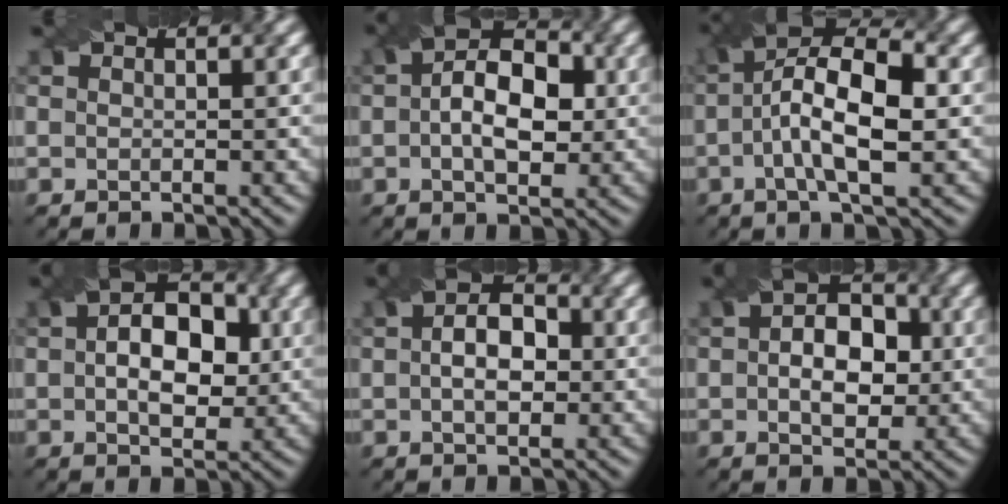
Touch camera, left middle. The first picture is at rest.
{"total": 6.2, "force": [-0.3, 3.8, 4.9], "torque": [-0.064, 0.015, 0.002]}
{"total": 7.9, "force": [-0.9, 3.0, 7.3], "torque": [-0.123, 0.018, -0.006]}
{"total": 6.4, "force": [0.0, 4.2, 4.8], "torque": [-0.059, 0.013, 0.008]}
{"total": 4.1, "force": [-0.4, 2.8, 3.0], "torque": [-0.035, 0.013, 0.000]}
{"total": 5.0, "force": [-0.4, 3.5, 3.5], "torque": [-0.044, 0.007, 0.002]}